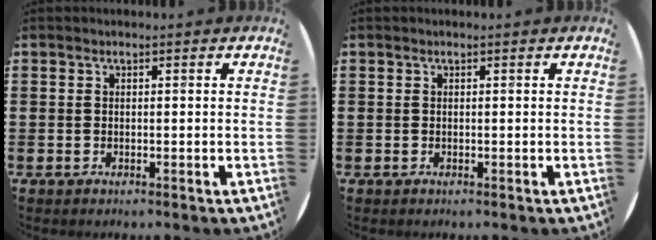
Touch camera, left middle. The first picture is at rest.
{"total": 0.0}